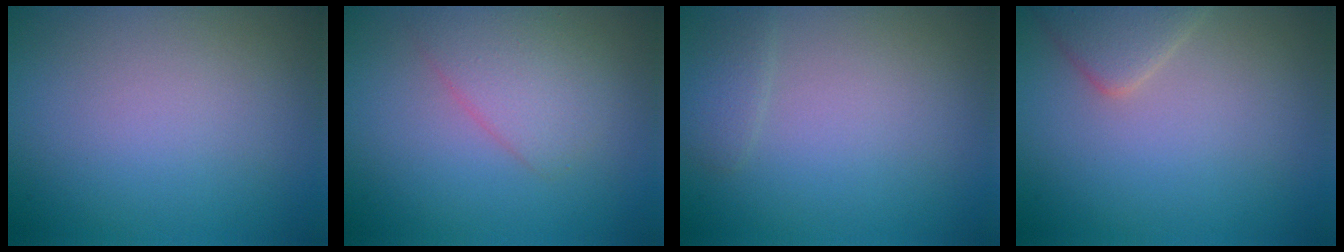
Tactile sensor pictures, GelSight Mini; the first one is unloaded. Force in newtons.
{"total": 2.8, "press": 2.7, "slide": 0.2}
{"total": 1.0, "press": 1.0, "slide": 0.2}
{"total": 2.6, "press": 2.6, "slide": 0.2}